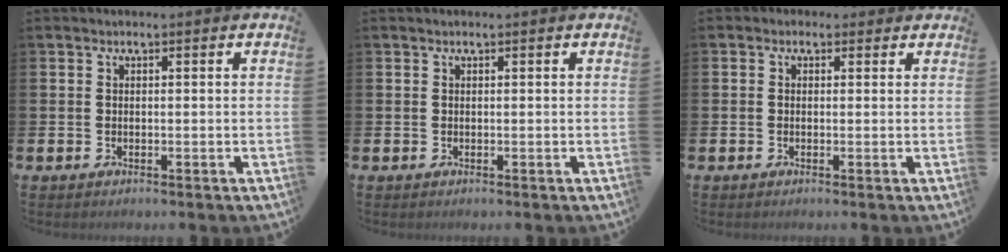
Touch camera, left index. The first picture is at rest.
{"total": 0.0}
{"total": 1.0, "force": [0.4, 0.9, 0.1], "torque": [-0.002, 0.009, 0.006]}